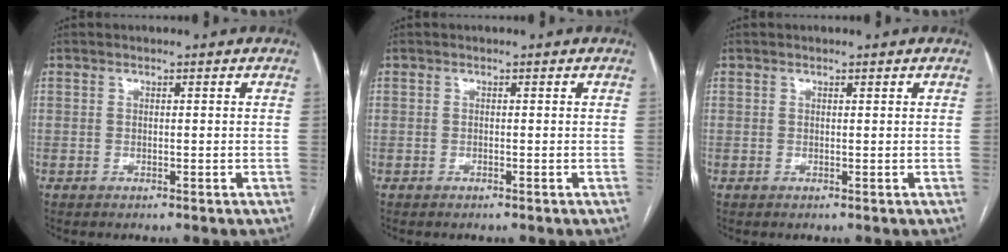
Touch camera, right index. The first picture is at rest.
{"total": 0.0}
{"total": 0.0}